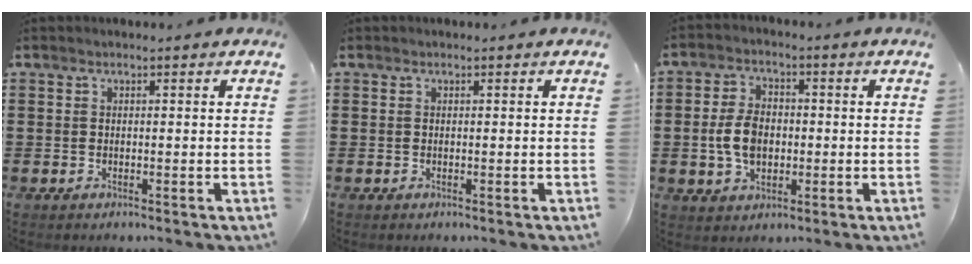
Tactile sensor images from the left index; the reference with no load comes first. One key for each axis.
{"total": 0.0}
{"total": 6.4, "fx": -0.6, "fy": 4.1, "fz": 4.8, "tx": -0.121, "ty": 0.001, "tz": -0.019}